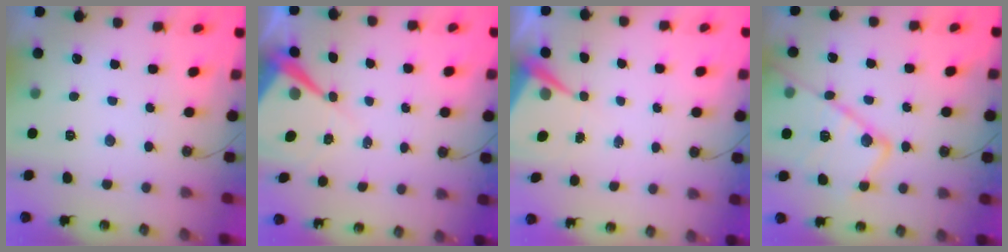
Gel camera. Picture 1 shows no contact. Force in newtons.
{"total": 8.3, "press": 8.2, "slide": 0.7}
{"total": 6.7, "press": 6.7, "slide": 0.3}
{"total": 20.2, "press": 20.1, "slide": 1.8}